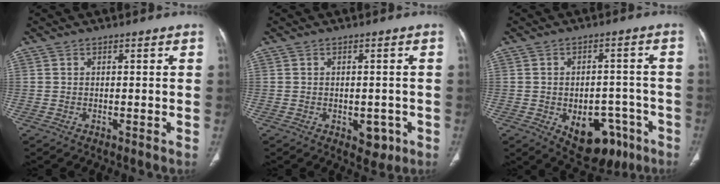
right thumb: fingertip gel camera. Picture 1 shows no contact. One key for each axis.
{"total": 3.8, "fx": -1.4, "fy": 2.5, "fz": 2.5, "tx": -0.011, "ty": 0.003, "tz": -0.010}
{"total": 13.0, "fx": -5.9, "fy": 8.2, "fz": 8.2, "tx": -0.081, "ty": 0.035, "tz": -0.068}